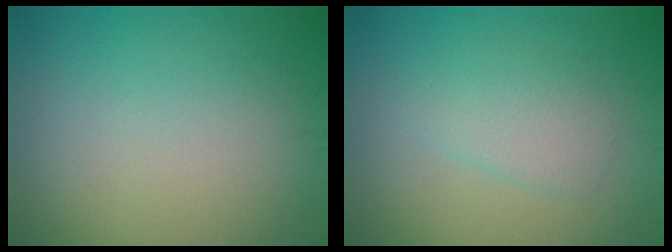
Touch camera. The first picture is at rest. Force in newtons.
{"total": 2.3, "press": 2.3, "slide": 0.2}